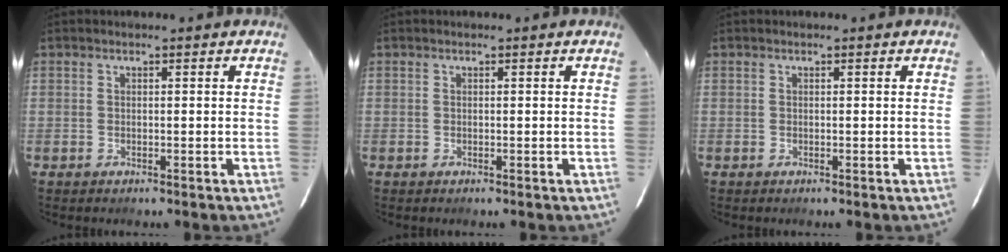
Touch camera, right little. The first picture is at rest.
{"total": 0.0}
{"total": 0.0}